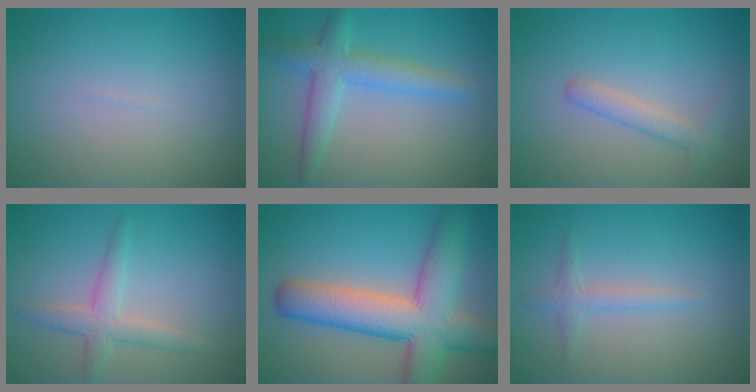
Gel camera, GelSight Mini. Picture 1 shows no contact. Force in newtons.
{"total": 4.0, "press": 4.0, "slide": 0.1}
{"total": 2.0, "press": 2.0, "slide": 0.0}
{"total": 2.6, "press": 2.6, "slide": 0.1}
{"total": 9.8, "press": 9.7, "slide": 0.6}
{"total": 1.5, "press": 1.5, "slide": 0.1}